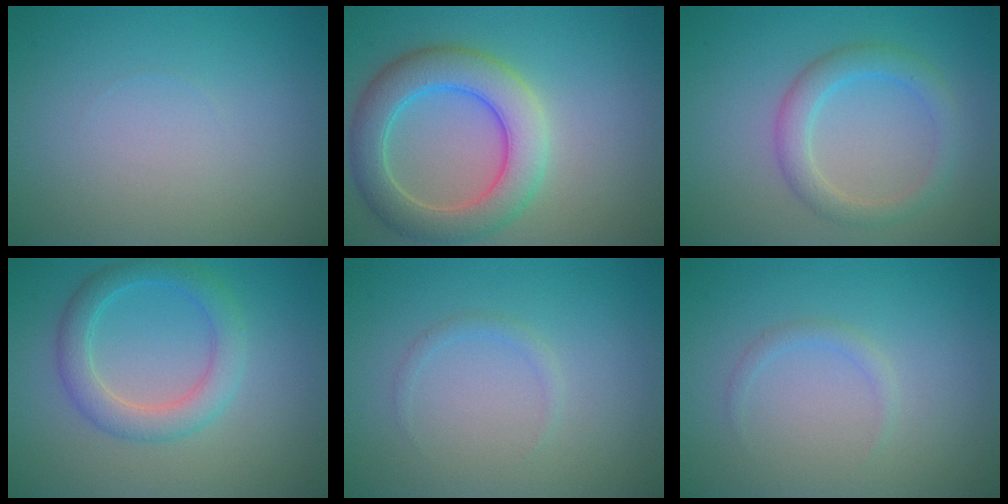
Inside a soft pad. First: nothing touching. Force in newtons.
{"total": 6.5, "press": 6.5, "slide": 0.3}
{"total": 2.9, "press": 2.9, "slide": 0.2}
{"total": 3.7, "press": 3.7, "slide": 0.2}
{"total": 0.8, "press": 0.8, "slide": 0.0}
{"total": 0.9, "press": 0.9, "slide": 0.1}